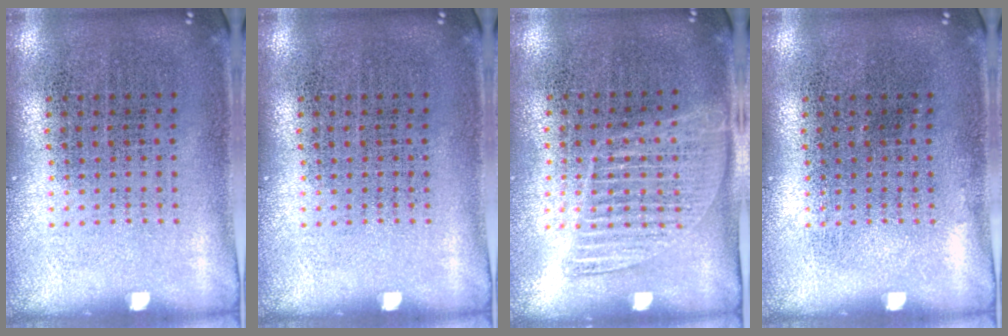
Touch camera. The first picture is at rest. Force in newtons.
{"total": 0.0}
{"total": 1.2, "press": 1.1, "slide": 0.5}
{"total": 0.0}